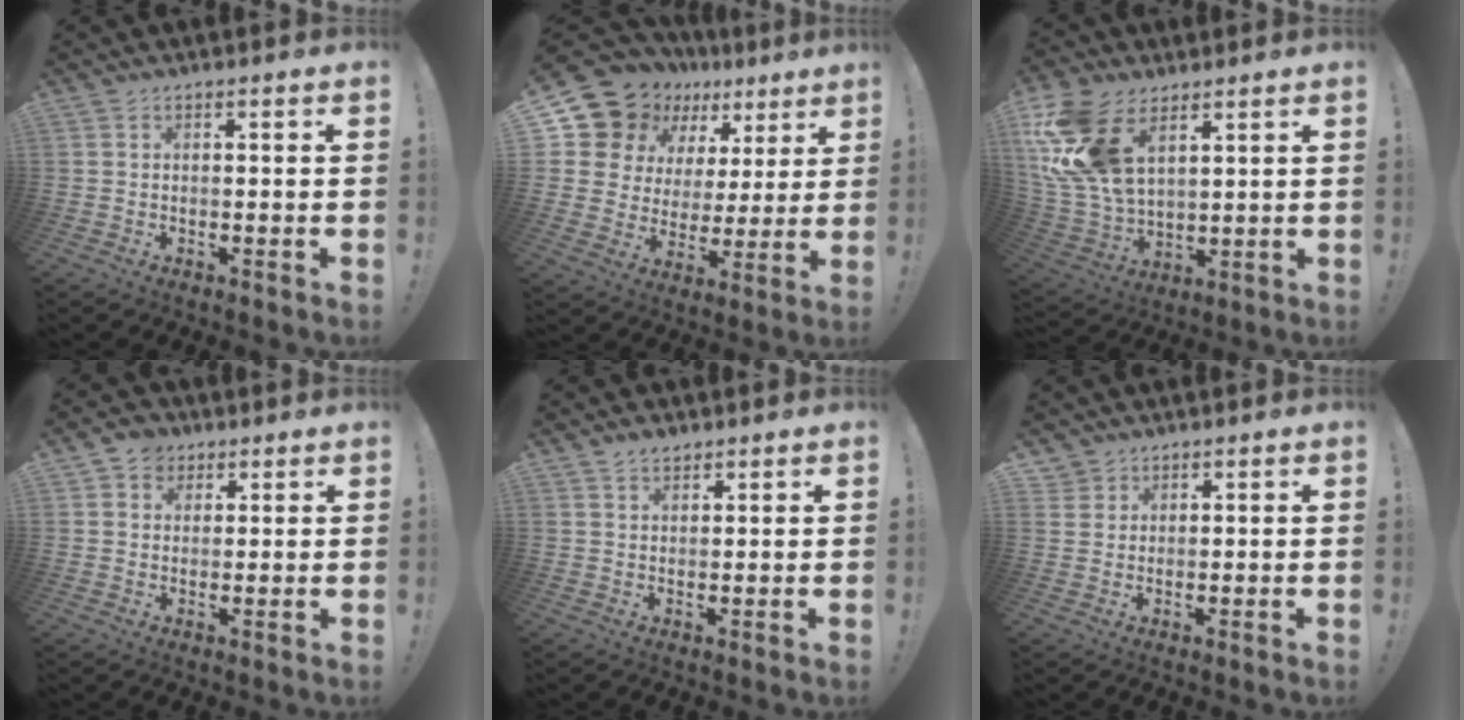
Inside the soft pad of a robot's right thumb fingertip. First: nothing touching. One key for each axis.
{"total": 15.2, "fx": 11.3, "fy": 9.0, "fz": 4.8, "tx": -0.099, "ty": -0.081, "tz": 0.223}
{"total": 18.6, "fx": 8.2, "fy": 11.4, "fz": 12.1, "tx": -0.262, "ty": -0.033, "tz": 0.160}
{"total": 4.4, "fx": 1.9, "fy": 3.9, "fz": 1.0, "tx": -0.010, "ty": -0.006, "tz": 0.035}
{"total": 2.5, "fx": 2.1, "fy": 1.2, "fz": 0.5, "tx": -0.001, "ty": -0.013, "tz": 0.037}
{"total": 2.3, "fx": 1.7, "fy": 1.6, "fz": 0.1, "tx": -0.001, "ty": -0.012, "tz": 0.030}